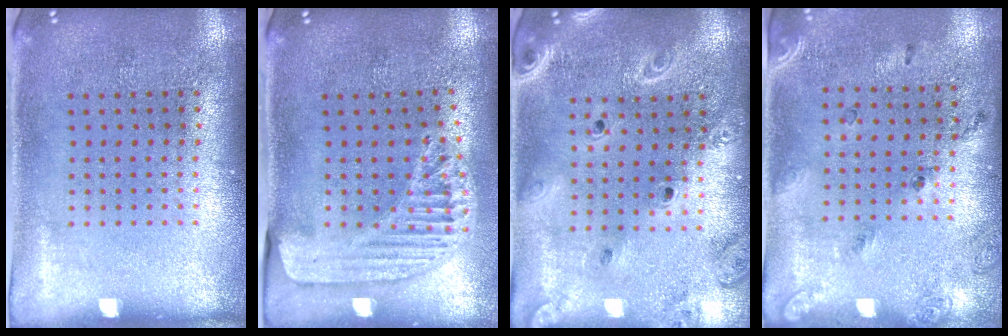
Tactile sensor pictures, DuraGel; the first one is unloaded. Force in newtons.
{"total": 1.5, "press": 1.5, "slide": 0.2}
{"total": 2.3, "press": 2.1, "slide": 0.9}
{"total": 1.7, "press": 1.1, "slide": 1.3}